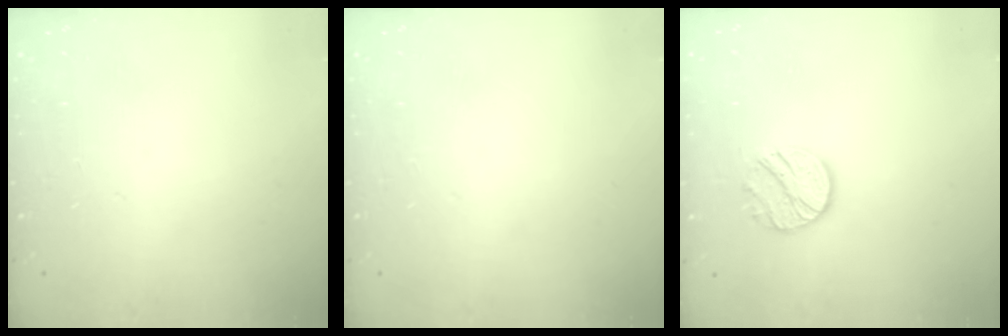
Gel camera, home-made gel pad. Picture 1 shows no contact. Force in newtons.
{"total": 0.0}
{"total": 9.2, "press": 9.2, "slide": 0.3}